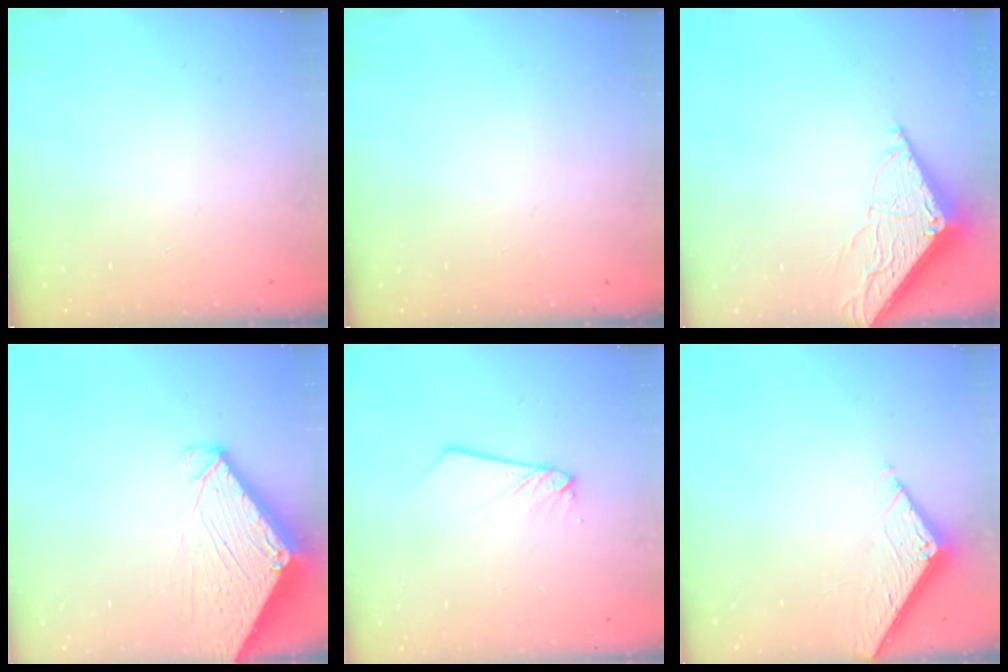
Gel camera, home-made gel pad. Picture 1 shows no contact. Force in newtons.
{"total": 0.0}
{"total": 7.6, "press": 7.5, "slide": 0.8}
{"total": 5.3, "press": 5.3, "slide": 0.3}
{"total": 2.5, "press": 2.5, "slide": 0.3}
{"total": 5.8, "press": 5.8, "slide": 0.3}